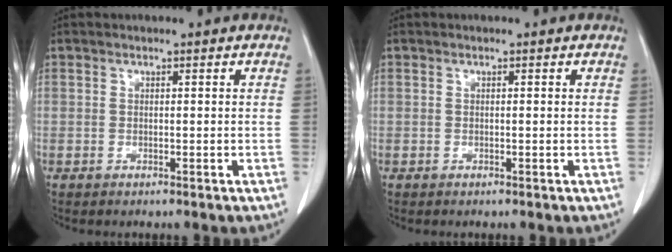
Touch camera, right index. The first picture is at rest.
{"total": 0.0}